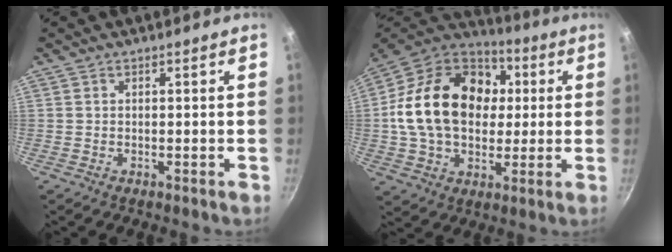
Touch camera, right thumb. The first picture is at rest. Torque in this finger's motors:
{"motor_torque": [-0.67, 1.71, 1.43, -0.15, 0.35]}